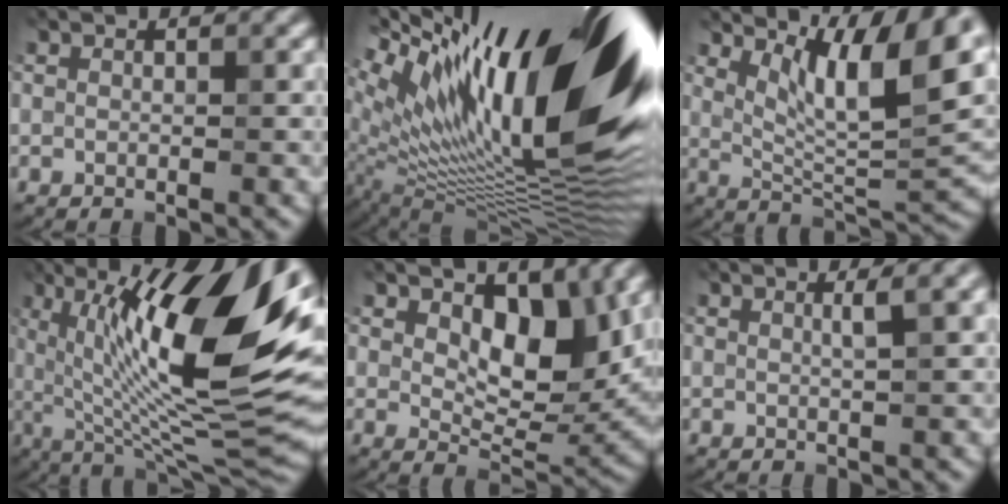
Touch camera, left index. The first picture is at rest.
{"total": 20.2, "force": [7.0, 7.0, 17.6], "torque": [-0.269, 0.031, 0.121]}
{"total": 9.5, "force": [4.4, 2.6, 8.0], "torque": [-0.131, -0.007, 0.081]}
{"total": 16.2, "force": [4.0, 4.1, 15.2], "torque": [-0.236, 0.003, 0.064]}
{"total": 7.0, "force": [2.4, 3.6, 5.5], "torque": [-0.084, -0.013, 0.043]}
{"total": 1.8, "force": [0.6, 0.1, 1.7], "torque": [-0.025, 0.010, 0.007]}